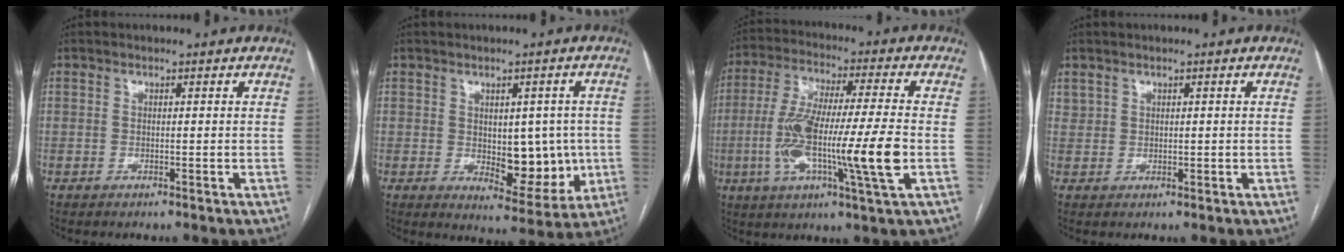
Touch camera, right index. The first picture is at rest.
{"total": 8.8, "force": [-0.5, 4.7, 7.4], "torque": [-0.079, 0.004, 0.008]}
{"total": 16.8, "force": [-3.4, 0.6, 16.4], "torque": [-0.316, -0.007, -0.067]}
{"total": 1.2, "force": [0.8, 0.9, 0.3], "torque": [0.000, 0.004, 0.017]}